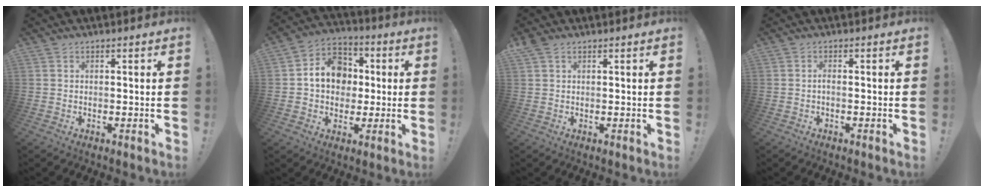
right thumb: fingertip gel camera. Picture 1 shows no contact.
{"total": 14.0, "force": [1.7, 12.1, 7.0], "torque": [-0.082, 0.010, 0.041]}
{"total": 1.9, "force": [1.2, 1.0, 1.1], "torque": [-0.025, 0.000, 0.024]}
{"total": 1.1, "force": [-0.6, 0.1, 1.0], "torque": [-0.017, 0.002, -0.011]}